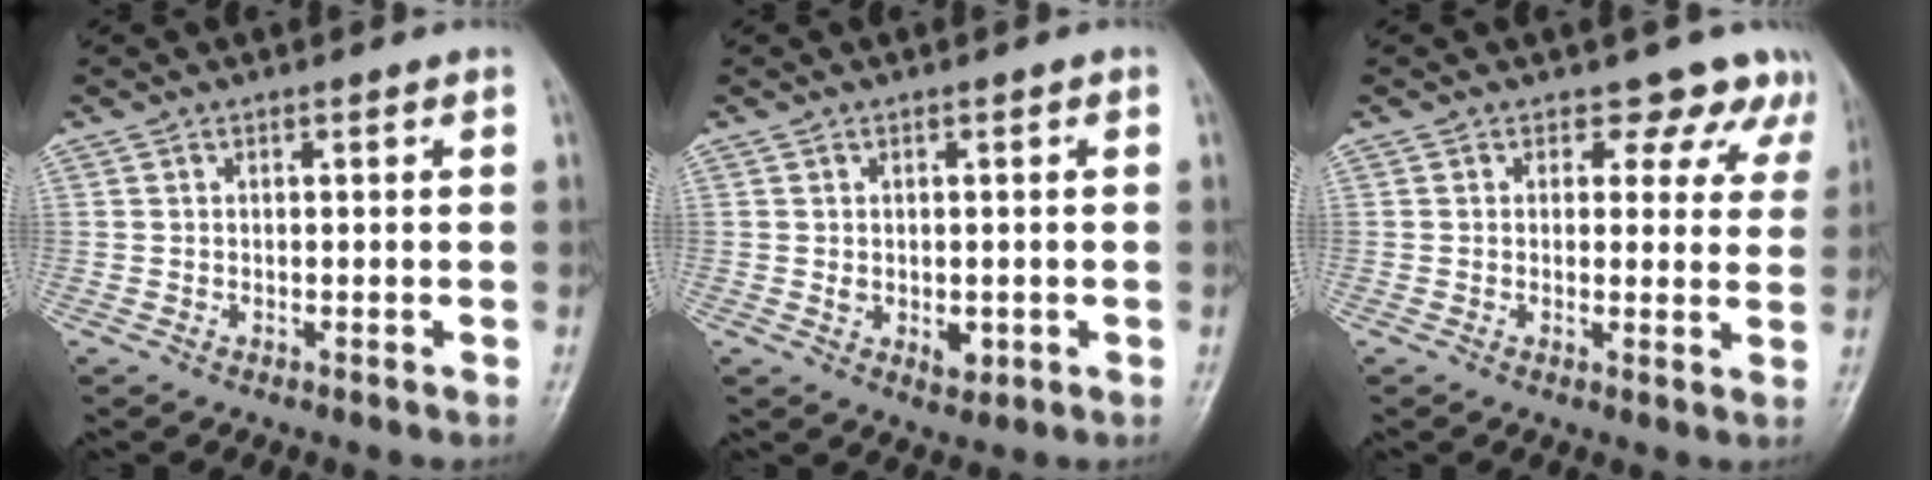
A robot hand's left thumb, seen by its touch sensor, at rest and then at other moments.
{"total": 3.3, "force": [-0.4, 2.2, 2.4], "torque": [-0.025, -0.004, 0.000]}
{"total": 6.5, "force": [5.1, 3.9, 0.9], "torque": [0.034, -0.024, 0.037]}